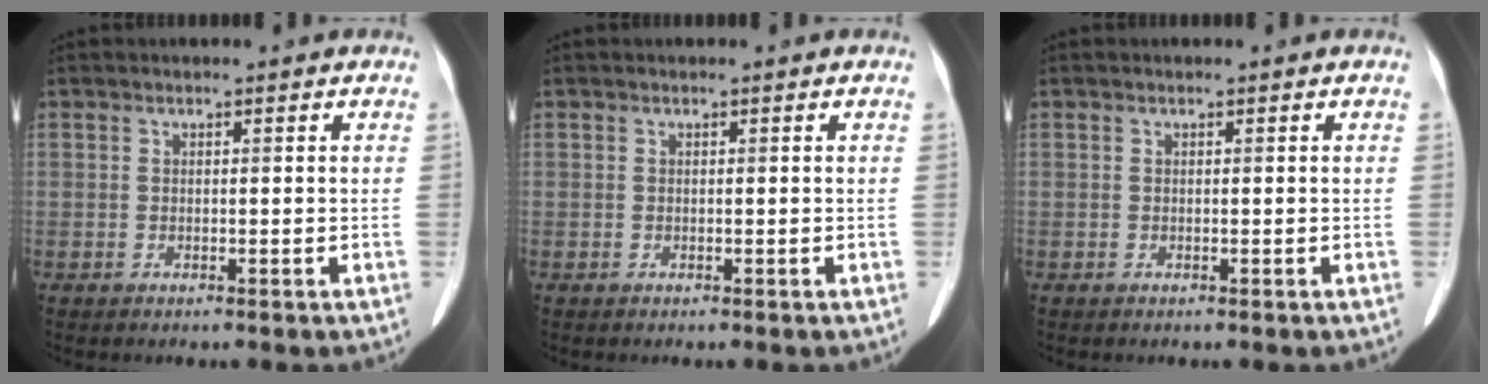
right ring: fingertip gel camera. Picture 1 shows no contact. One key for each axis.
{"total": 0.0}
{"total": 0.0}